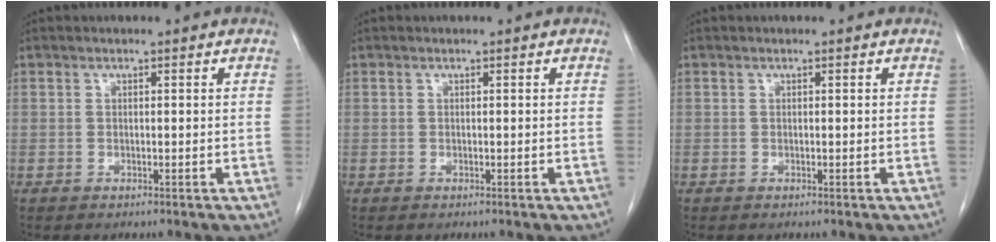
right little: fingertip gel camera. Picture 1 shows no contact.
{"total": 0.0}
{"total": 0.0}